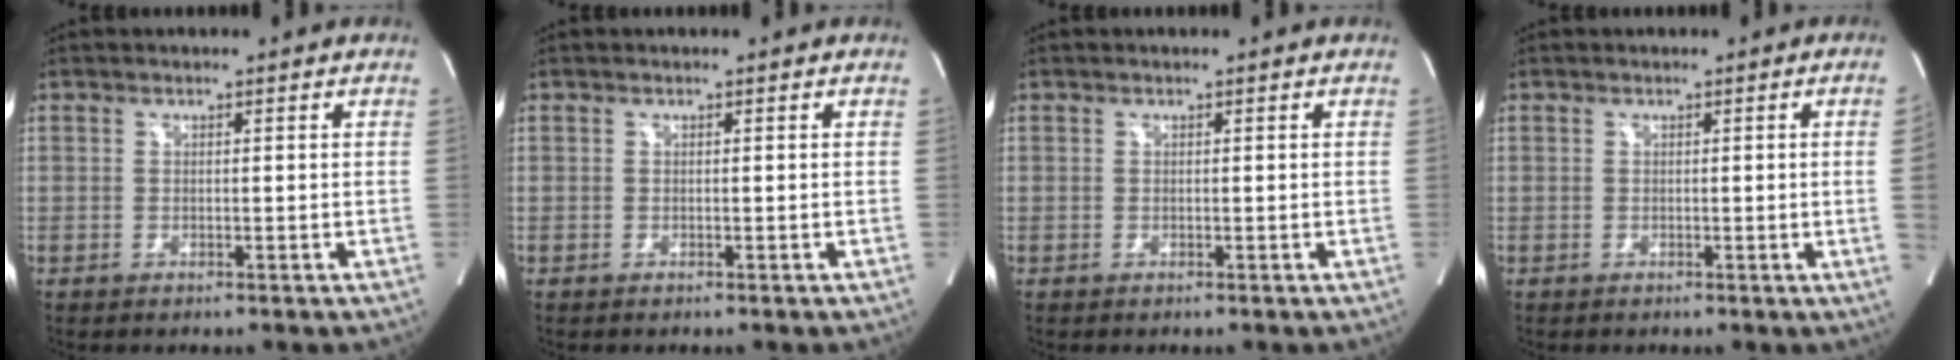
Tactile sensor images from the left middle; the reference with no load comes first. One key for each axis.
{"total": 0.0}
{"total": 0.0}
{"total": 2.4, "fx": -0.1, "fy": -1.1, "fz": 2.2, "tx": -0.029, "ty": -0.003, "tz": 0.001}